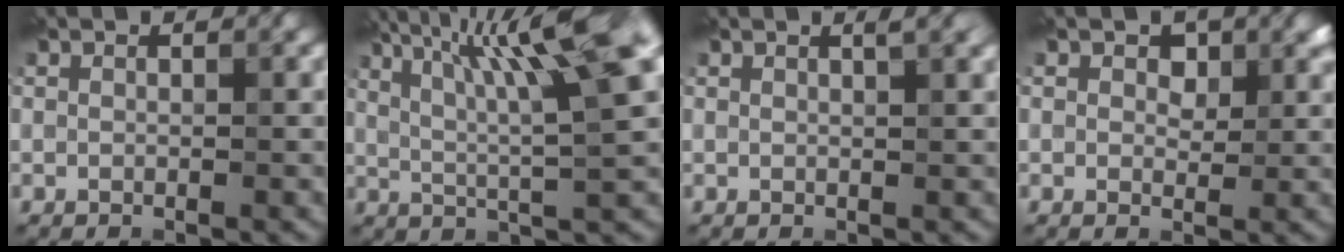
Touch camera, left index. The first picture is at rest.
{"total": 11.7, "force": [4.8, 1.9, 10.5], "torque": [-0.157, 0.019, 0.077]}
{"total": 1.3, "force": [0.8, 0.3, 1.0], "torque": [-0.007, 0.004, 0.010]}
{"total": 2.3, "force": [0.9, 1.6, 1.4], "torque": [-0.021, -0.003, 0.009]}